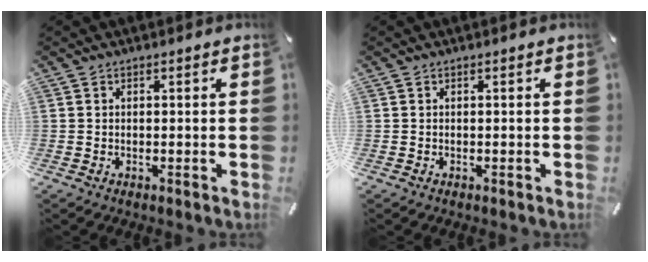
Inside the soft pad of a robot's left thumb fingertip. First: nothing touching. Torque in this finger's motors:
{"motor_torque": [0.00, 0.00, 0.00, 0.00, 0.00]}